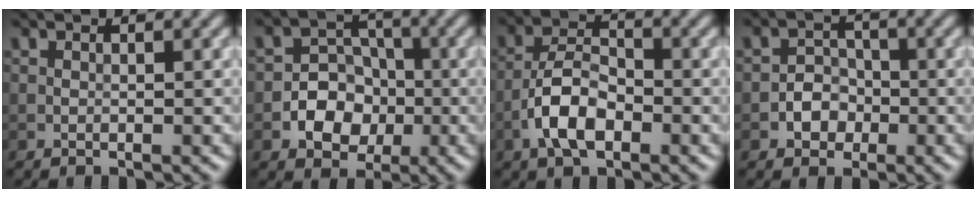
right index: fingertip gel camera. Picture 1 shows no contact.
{"total": 5.0, "force": [-1.4, 4.2, 2.4], "torque": [-0.004, 0.001, -0.043]}
{"total": 5.0, "force": [-2.3, 2.5, 3.7], "torque": [-0.064, 0.007, -0.049]}
{"total": 2.5, "force": [-0.9, 2.2, 0.9], "torque": [-0.001, 0.004, -0.023]}